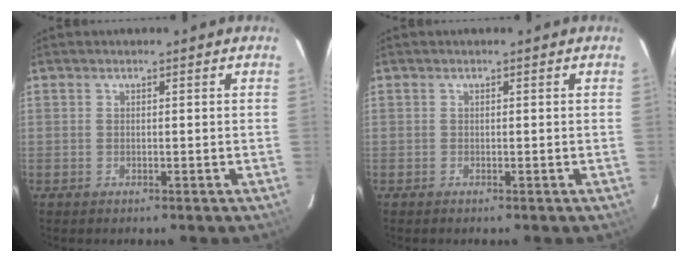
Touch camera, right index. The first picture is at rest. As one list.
[{"total": 0.0}]